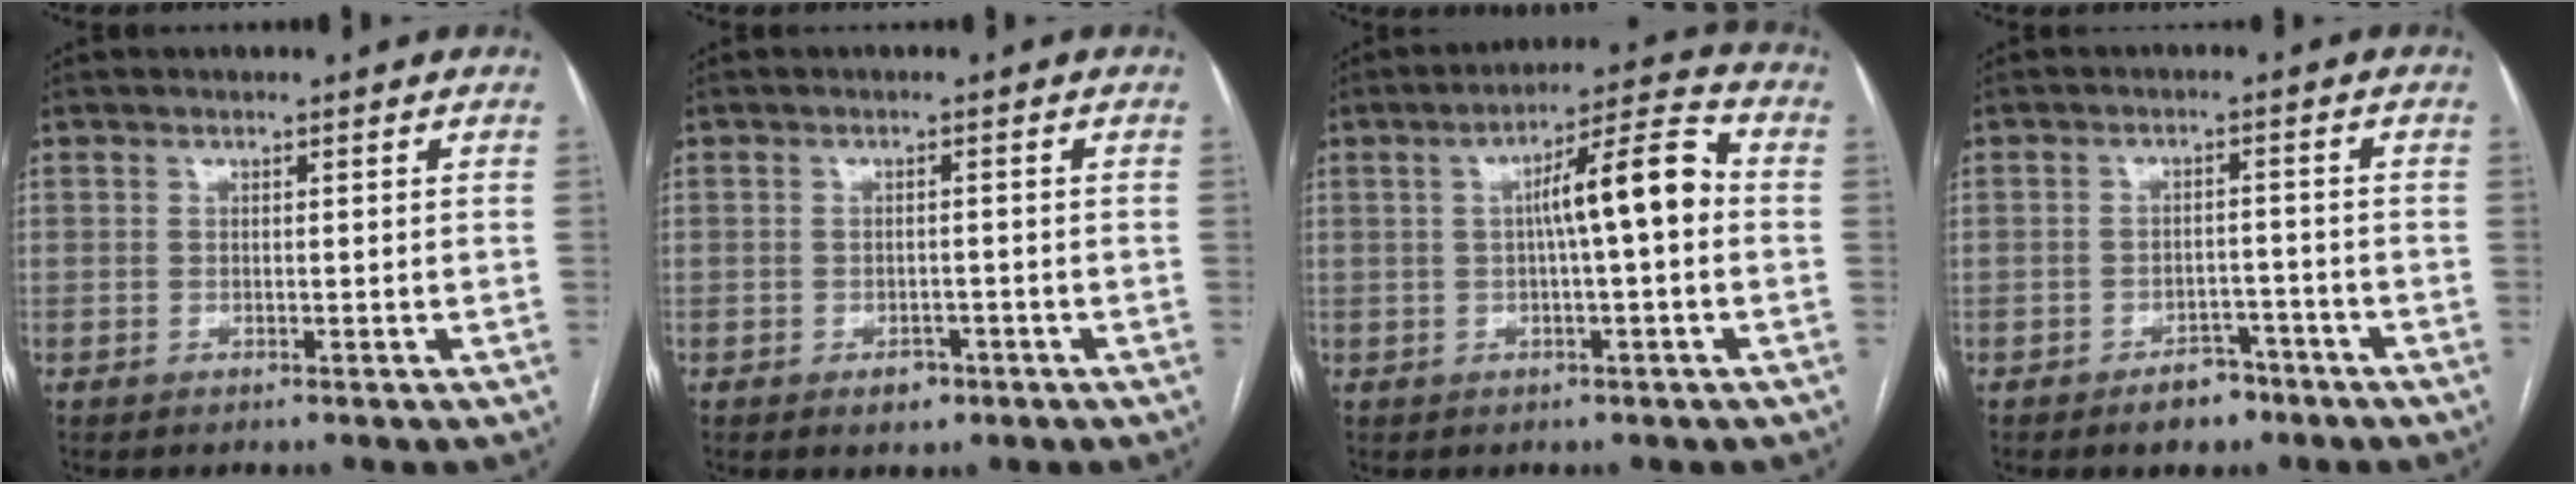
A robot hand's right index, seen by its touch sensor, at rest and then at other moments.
{"total": 2.3, "force": [-1.3, 1.6, 1.1], "torque": [-0.012, 0.004, -0.009]}
{"total": 9.7, "force": [0.6, 1.1, 9.6], "torque": [-0.152, 0.030, 0.009]}
{"total": 4.3, "force": [-3.0, 2.5, 1.7], "torque": [-0.021, 0.007, -0.037]}